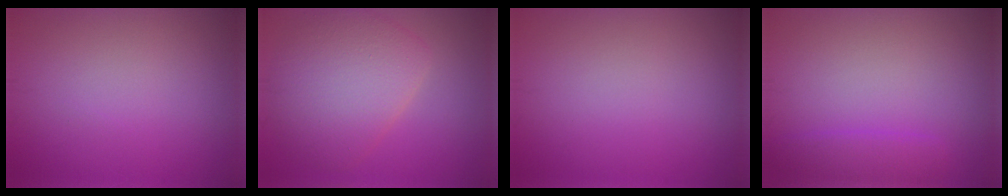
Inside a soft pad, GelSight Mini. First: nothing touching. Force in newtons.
{"total": 6.6, "press": 6.6, "slide": 0.2}
{"total": 0.0}
{"total": 2.1, "press": 2.1, "slide": 0.1}